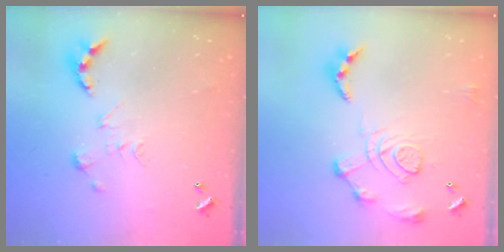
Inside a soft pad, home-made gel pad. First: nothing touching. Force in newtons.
{"total": 13.9, "press": 13.8, "slide": 1.5}